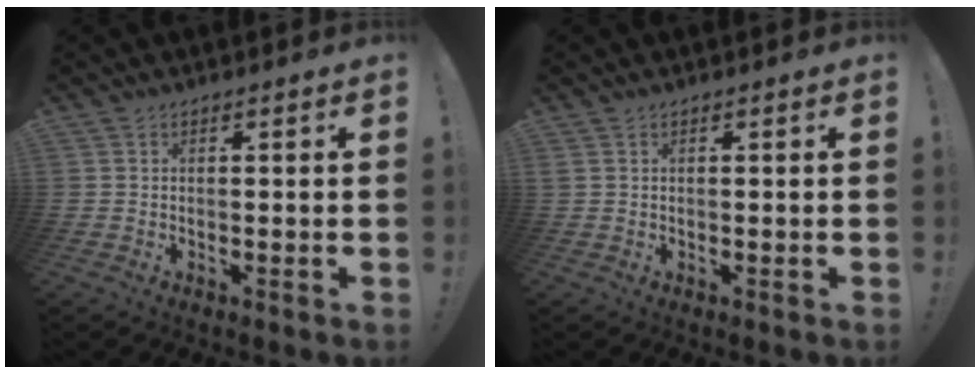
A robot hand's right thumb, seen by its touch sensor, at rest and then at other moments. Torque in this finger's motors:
{"motor_torque": [-0.23, -0.01, 0.39, -0.07, 0.00]}